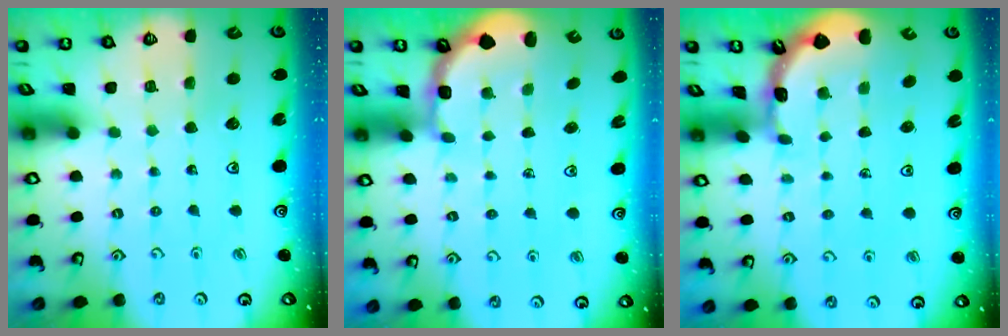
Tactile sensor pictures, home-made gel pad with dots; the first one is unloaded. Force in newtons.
{"total": 2.4, "press": 2.0, "slide": 1.3}
{"total": 1.8, "press": 1.8, "slide": 0.1}